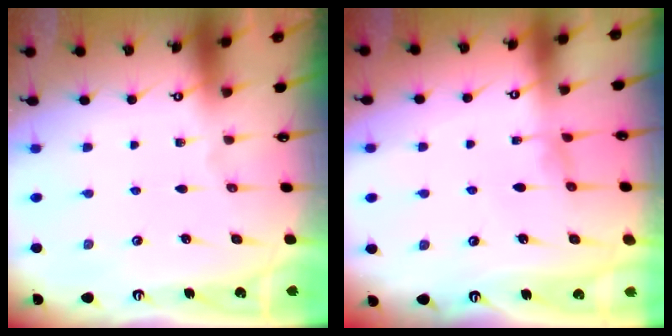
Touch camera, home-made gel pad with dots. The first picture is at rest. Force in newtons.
{"total": 0.7, "press": 0.4, "slide": 0.5}